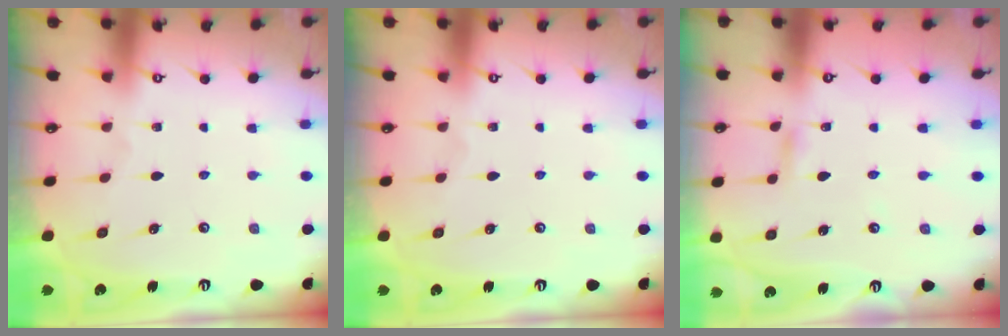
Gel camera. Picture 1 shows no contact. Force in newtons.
{"total": 0.0}
{"total": 3.3, "press": 3.3, "slide": 0.2}